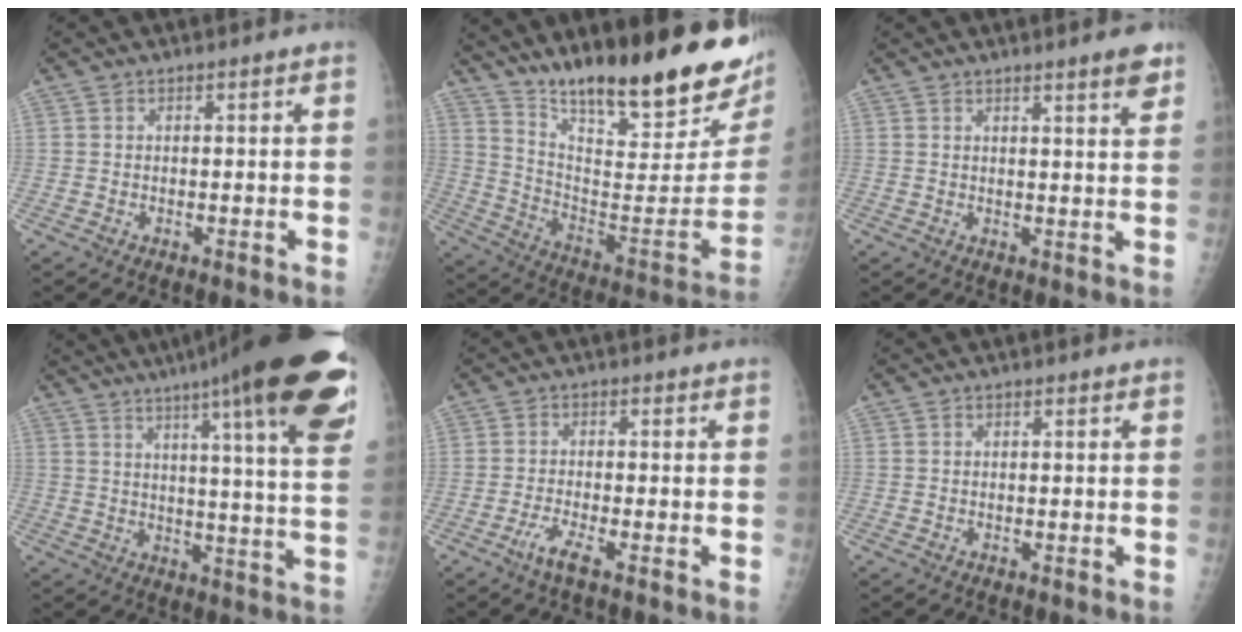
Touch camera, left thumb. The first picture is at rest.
{"total": 29.7, "force": [21.0, 6.9, 19.8], "torque": [-0.281, -0.092, 0.321]}
{"total": 4.0, "force": [2.9, 0.3, 2.8], "torque": [-0.030, -0.019, 0.037]}
{"total": 26.8, "force": [16.0, 3.7, 21.2], "torque": [-0.264, -0.036, 0.207]}
{"total": 3.4, "force": [-2.0, 0.3, 2.7], "torque": [-0.067, 0.002, -0.045]}
{"total": 0.0}